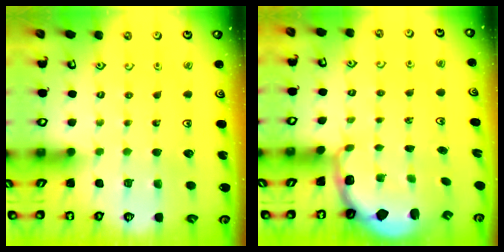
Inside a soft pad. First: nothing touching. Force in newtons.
{"total": 2.5, "press": 1.5, "slide": 2.0}